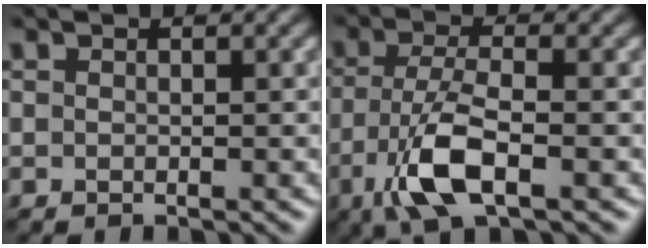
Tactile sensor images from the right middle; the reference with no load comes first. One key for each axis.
{"total": 5.9, "fx": -2.4, "fy": 2.0, "fz": 5.0, "tx": -0.110, "ty": -0.002, "tz": -0.050}